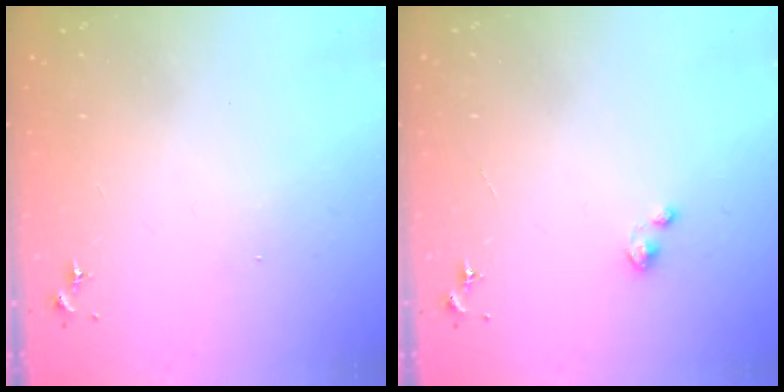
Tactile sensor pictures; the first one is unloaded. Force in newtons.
{"total": 2.1, "press": 2.0, "slide": 0.5}